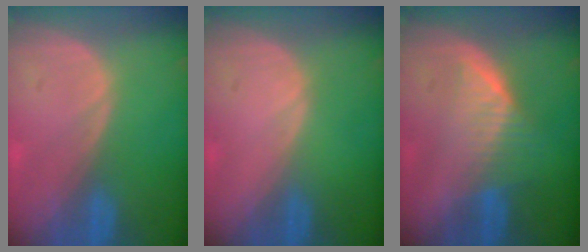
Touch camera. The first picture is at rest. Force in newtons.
{"total": 0.0}
{"total": 6.5, "press": 5.8, "slide": 2.9}